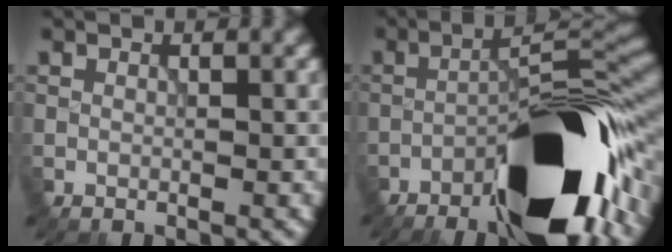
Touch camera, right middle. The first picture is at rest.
{"total": 17.4, "force": [-9.8, 5.6, 13.3], "torque": [-0.180, -0.005, -0.168]}